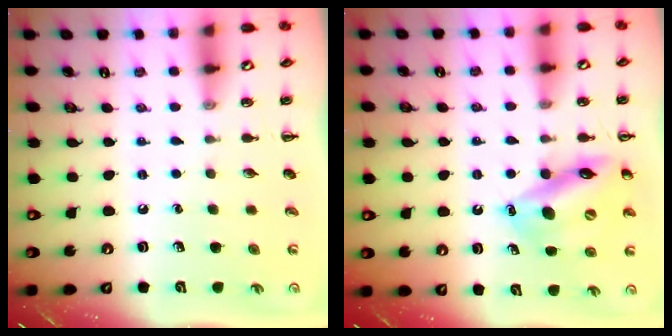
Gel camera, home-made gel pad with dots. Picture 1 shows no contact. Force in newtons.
{"total": 13.9, "press": 13.5, "slide": 3.2}